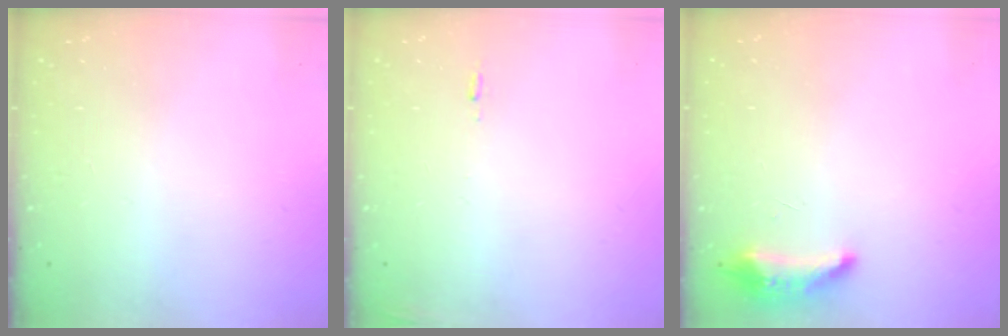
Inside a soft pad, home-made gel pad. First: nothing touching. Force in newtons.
{"total": 5.6, "press": 5.3, "slide": 1.8}
{"total": 8.5, "press": 8.4, "slide": 1.6}